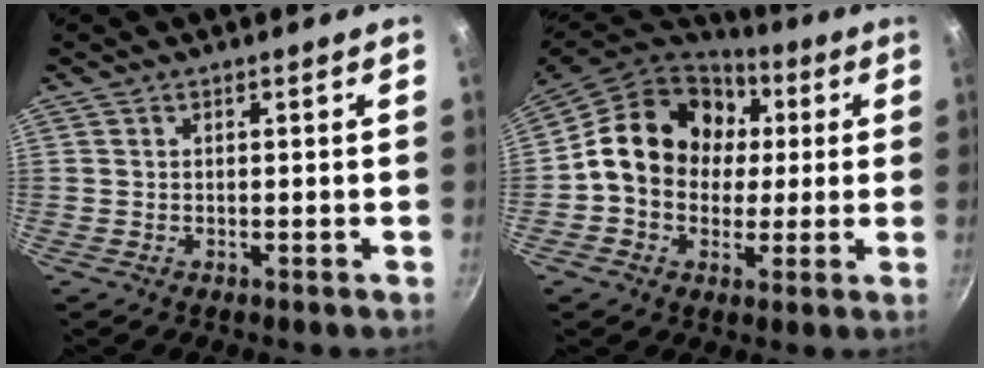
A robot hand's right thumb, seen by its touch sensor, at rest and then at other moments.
{"total": 18.0, "force": [2.7, 14.8, 9.8], "torque": [-0.137, 0.029, 0.033]}